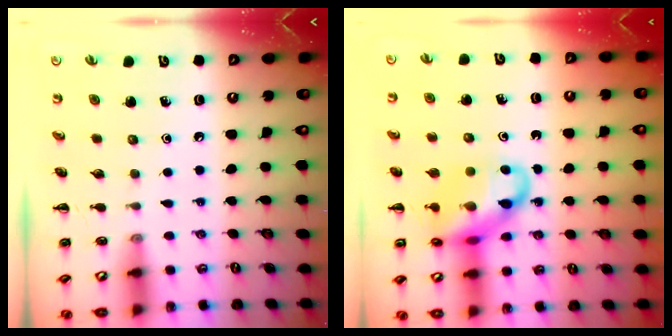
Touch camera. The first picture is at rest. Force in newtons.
{"total": 15.7, "press": 15.5, "slide": 2.6}